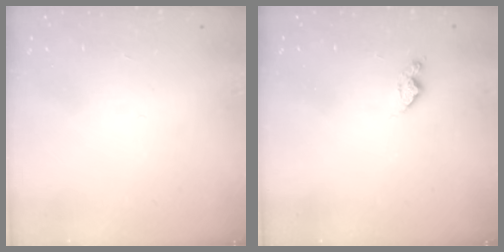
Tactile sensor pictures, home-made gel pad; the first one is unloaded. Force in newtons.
{"total": 5.9, "press": 5.9, "slide": 0.5}